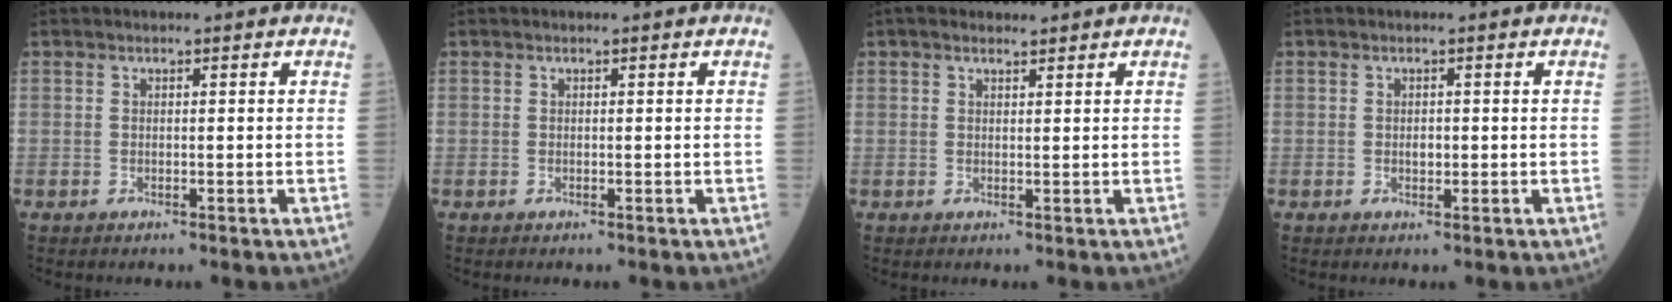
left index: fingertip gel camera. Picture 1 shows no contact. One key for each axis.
{"total": 0.0}
{"total": 2.0, "fx": 1.6, "fy": 0.7, "fz": 0.9, "tx": -0.021, "ty": 0.015, "tz": 0.026}
{"total": 1.1, "fx": 0.0, "fy": 0.7, "fz": 0.9, "tx": -0.016, "ty": 0.001, "tz": 0.001}